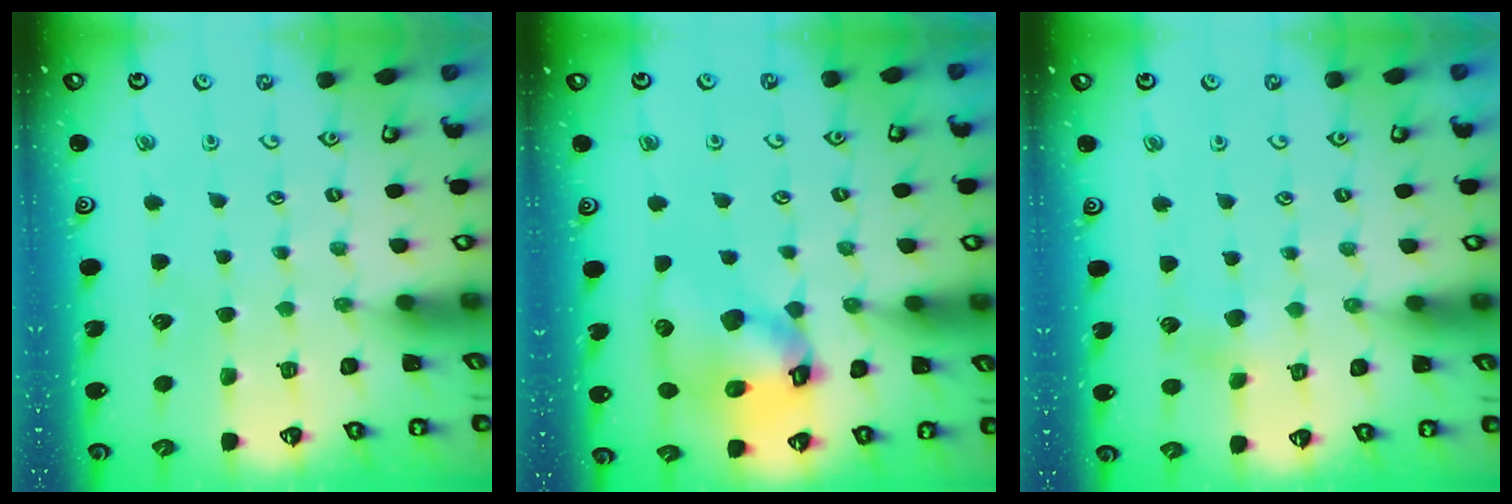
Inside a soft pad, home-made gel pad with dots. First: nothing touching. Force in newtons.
{"total": 15.8, "press": 15.7, "slide": 1.7}
{"total": 3.0, "press": 2.9, "slide": 0.5}